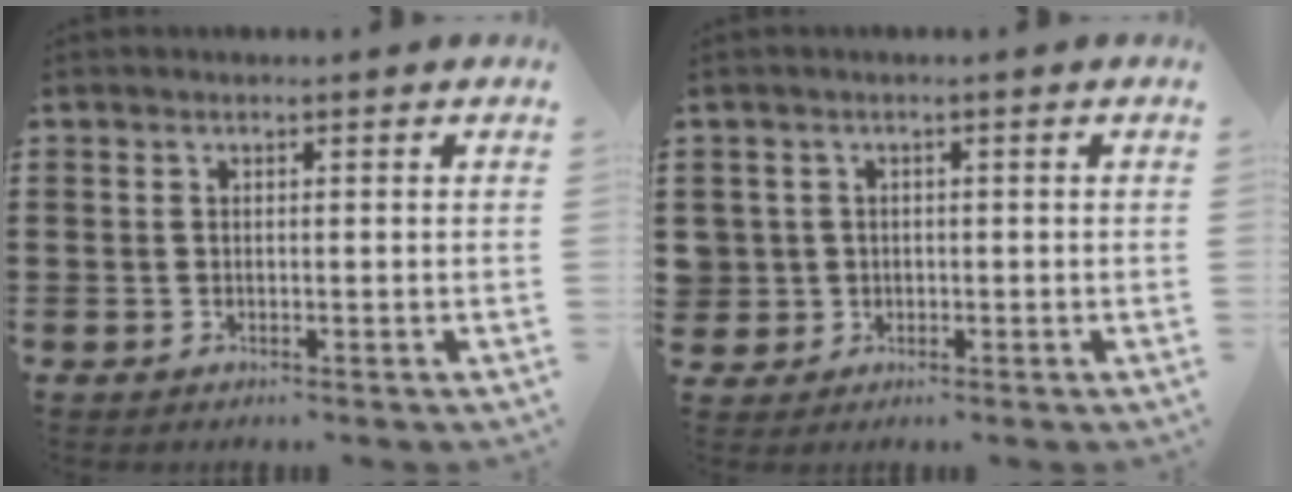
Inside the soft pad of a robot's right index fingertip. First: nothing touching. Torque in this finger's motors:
{"motor_torque": [0.26, 0.54, 0.11, 0.03]}